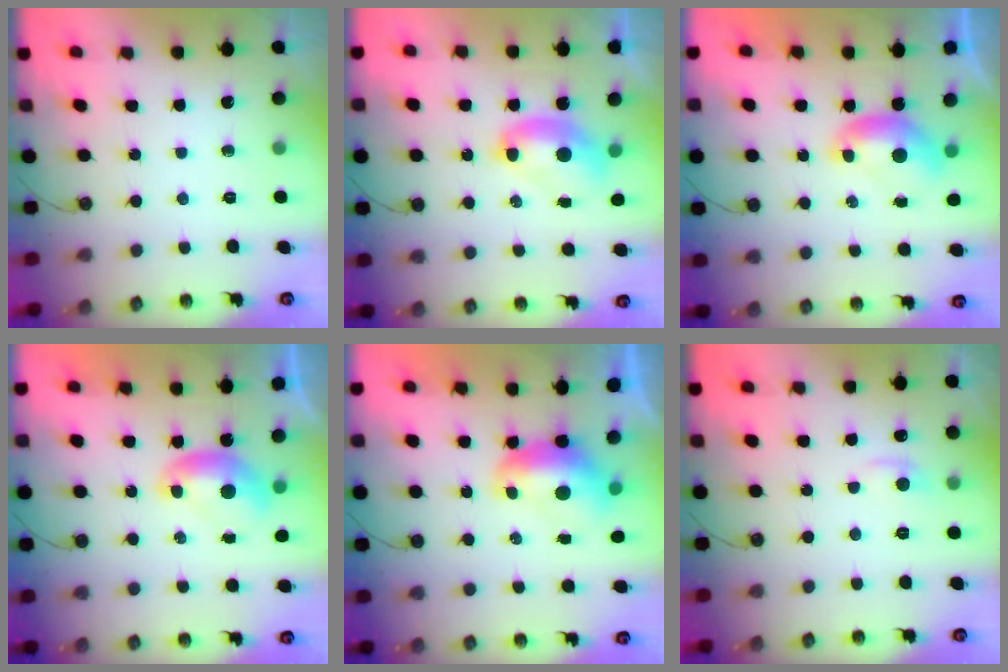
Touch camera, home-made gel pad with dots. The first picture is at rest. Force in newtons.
{"total": 2.8, "press": 2.8, "slide": 0.1}
{"total": 0.0}
{"total": 0.0}
{"total": 1.6, "press": 1.4, "slide": 0.7}
{"total": 1.8, "press": 1.5, "slide": 0.9}